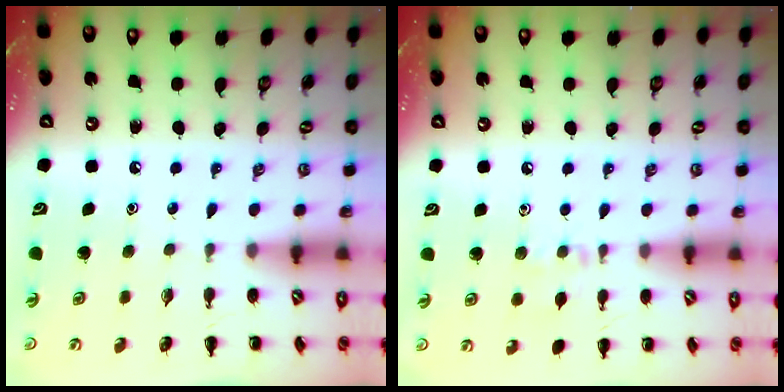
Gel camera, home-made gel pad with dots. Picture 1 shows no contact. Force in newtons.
{"total": 6.5, "press": 6.1, "slide": 2.0}